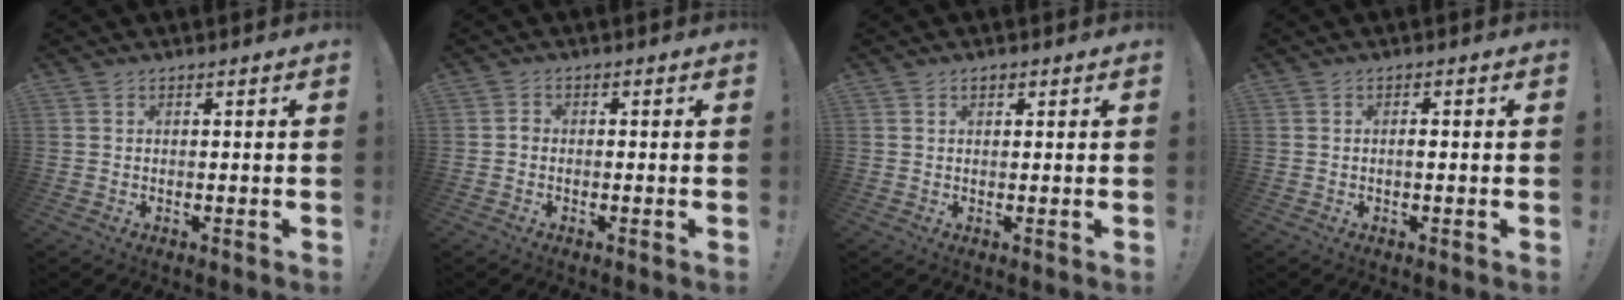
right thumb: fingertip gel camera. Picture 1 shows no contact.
{"total": 1.2, "force": [-0.6, 0.9, 0.6], "torque": [-0.011, 0.008, -0.011]}
{"total": 0.9, "force": [0.6, 0.6, 0.4], "torque": [-0.004, -0.001, 0.010]}
{"total": 1.3, "force": [-0.6, 0.3, 1.1], "torque": [-0.022, 0.003, -0.012]}